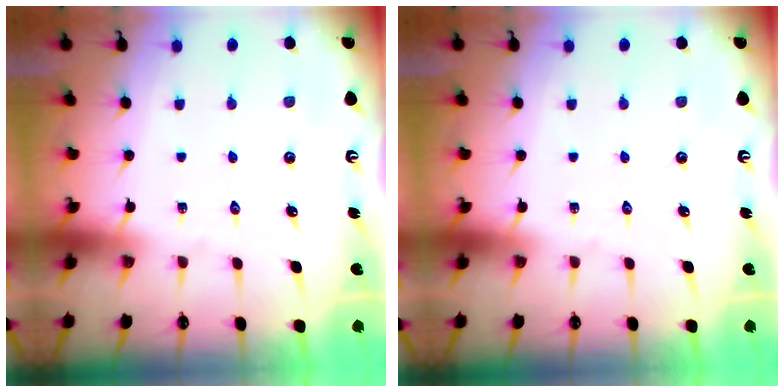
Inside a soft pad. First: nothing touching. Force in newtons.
{"total": 0.0}